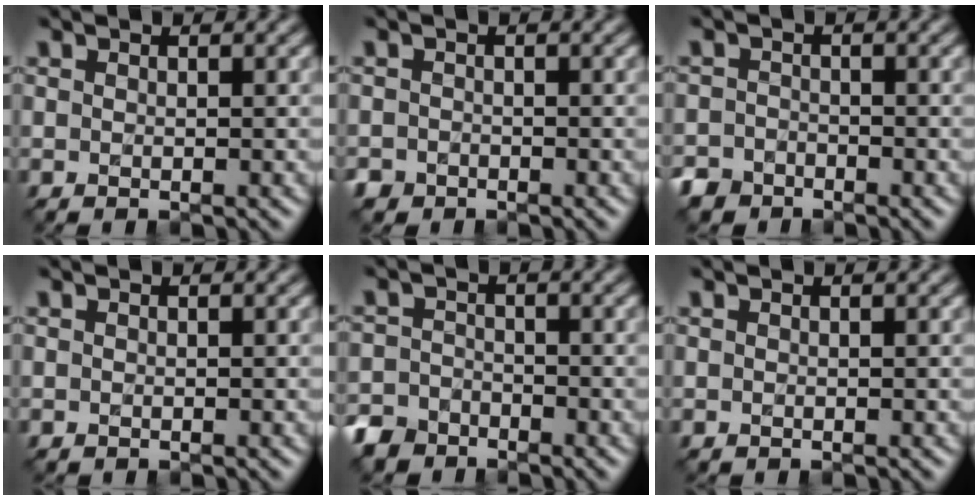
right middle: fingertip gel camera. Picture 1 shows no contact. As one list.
[{"total": 1.2, "force": [-0.8, 0.9, 0.0], "torque": [0.002, -0.008, -0.014]}, {"total": 2.3, "force": [-1.9, 1.3, -0.2], "torque": [0.003, -0.004, -0.042]}, {"total": 0.0}, {"total": 3.1, "force": [-2.7, 1.7, -0.1], "torque": [-0.002, -0.004, -0.058]}, {"total": 0.0}]